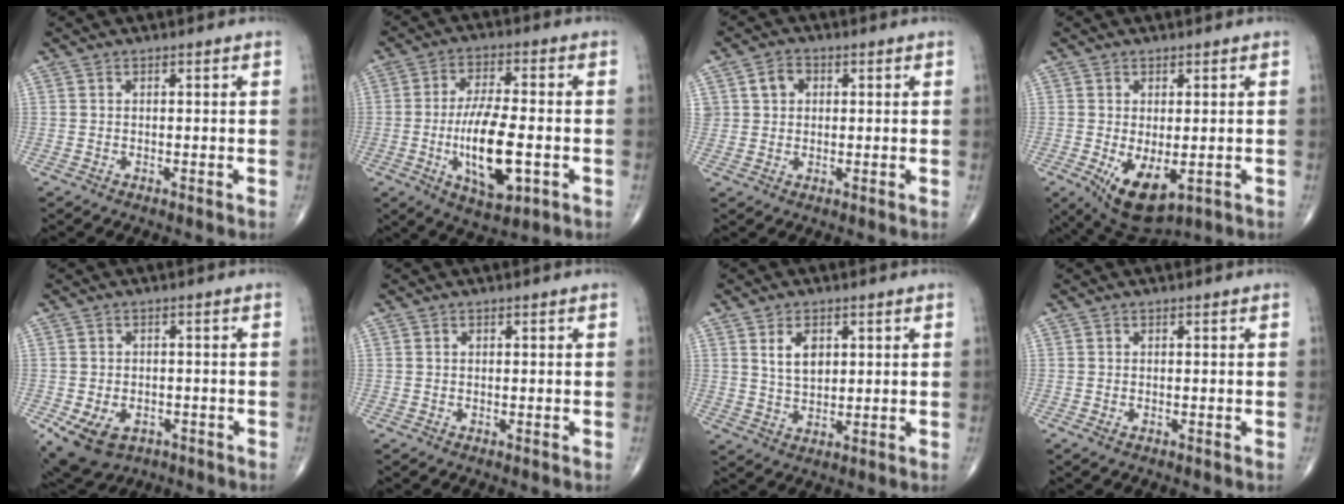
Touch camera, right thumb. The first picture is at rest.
{"total": 15.6, "force": [-3.1, 5.6, 14.2], "torque": [-0.256, 0.002, -0.050]}
{"total": 4.0, "force": [1.1, 3.2, 2.0], "torque": [-0.020, 0.003, 0.020]}
{"total": 8.6, "force": [-2.0, 4.1, 7.2], "torque": [-0.114, -0.018, -0.015]}
{"total": 9.3, "force": [-4.1, 6.4, 5.4], "torque": [-0.095, 0.011, -0.054]}
{"total": 0.0}
{"total": 5.4, "force": [2.0, 3.3, 3.8], "torque": [-0.055, -0.014, 0.040]}
{"total": 0.8, "force": [-0.3, 0.3, 0.6], "torque": [-0.012, -0.001, -0.006]}